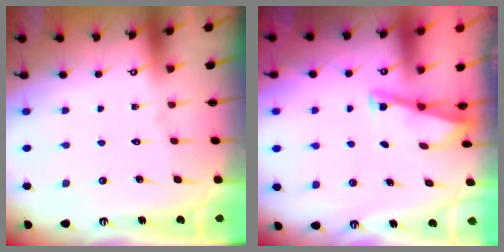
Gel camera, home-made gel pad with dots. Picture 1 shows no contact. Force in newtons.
{"total": 2.9, "press": 2.9, "slide": 0.3}